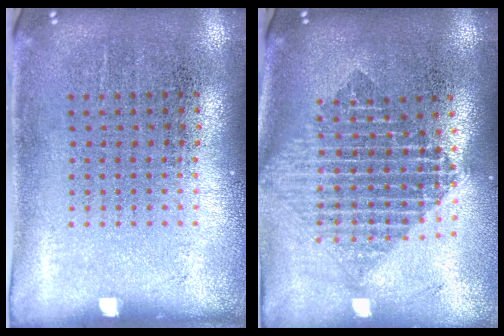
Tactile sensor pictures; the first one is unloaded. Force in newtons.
{"total": 2.0, "press": 1.7, "slide": 1.2}